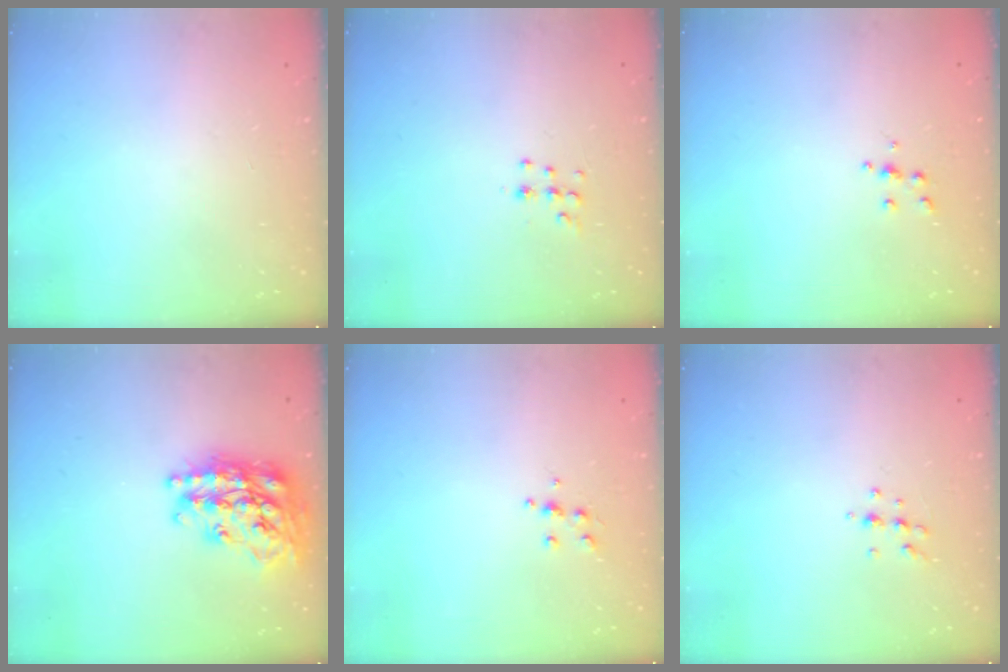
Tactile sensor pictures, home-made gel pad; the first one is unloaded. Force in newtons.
{"total": 7.6, "press": 7.5, "slide": 1.2}
{"total": 4.3, "press": 4.3, "slide": 0.5}
{"total": 25.1, "press": 25.0, "slide": 2.0}
{"total": 5.5, "press": 5.4, "slide": 0.9}
{"total": 5.4, "press": 5.3, "slide": 1.0}